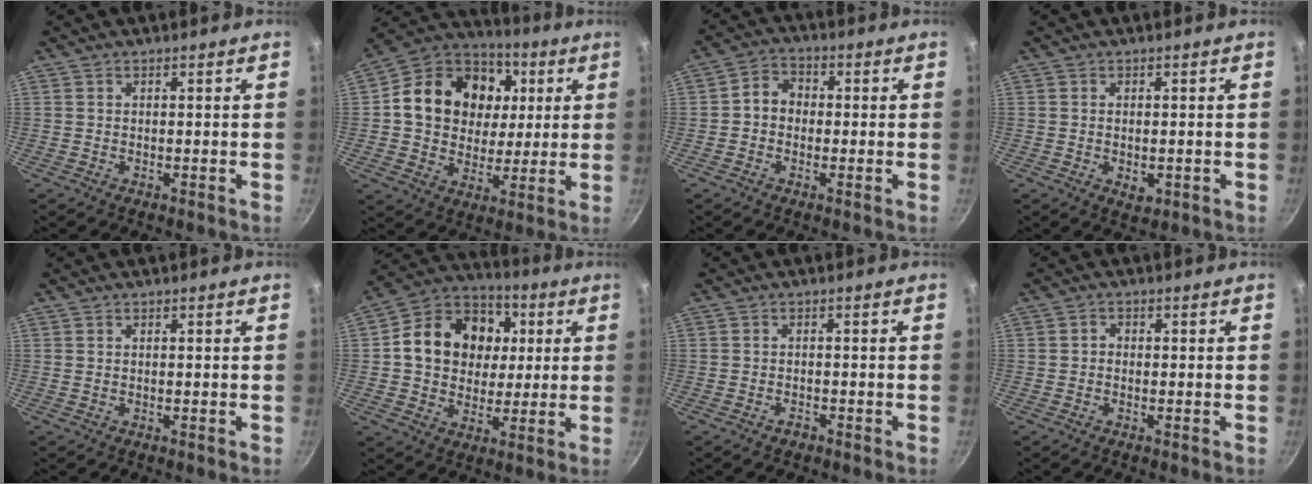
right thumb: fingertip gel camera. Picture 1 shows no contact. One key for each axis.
{"total": 20.3, "fx": 4.1, "fy": 16.4, "fz": 11.2, "tx": -0.168, "ty": 0.012, "tz": 0.063}
{"total": 5.1, "fx": -0.4, "fy": 4.3, "fz": 2.7, "tx": -0.021, "ty": 0.014, "tz": -0.019}
{"total": 2.8, "fx": -0.5, "fy": 1.8, "fz": 2.1, "tx": -0.031, "ty": -0.007, "tz": -0.006}
{"total": 0.0}
{"total": 17.9, "fx": 3.0, "fy": 14.6, "fz": 10.0, "tx": -0.139, "ty": 0.018, "tz": 0.039}
{"total": 1.4, "fx": -1.1, "fy": 0.8, "fz": 0.6, "tx": -0.008, "ty": 0.012, "tz": -0.017}
{"total": 1.2, "fx": -0.4, "fy": 1.0, "fz": 0.5, "tx": -0.007, "ty": 0.006, "tz": -0.008}